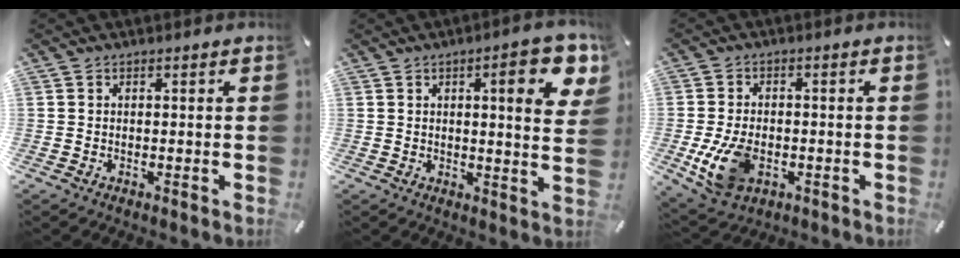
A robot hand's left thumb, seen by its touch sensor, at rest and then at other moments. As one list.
[{"total": 11.7, "force": [4.8, 3.1, 10.3], "torque": [-0.130, -0.023, 0.069]}, {"total": 10.3, "force": [-2.6, 6.9, 7.2], "torque": [-0.154, -0.001, -0.042]}]